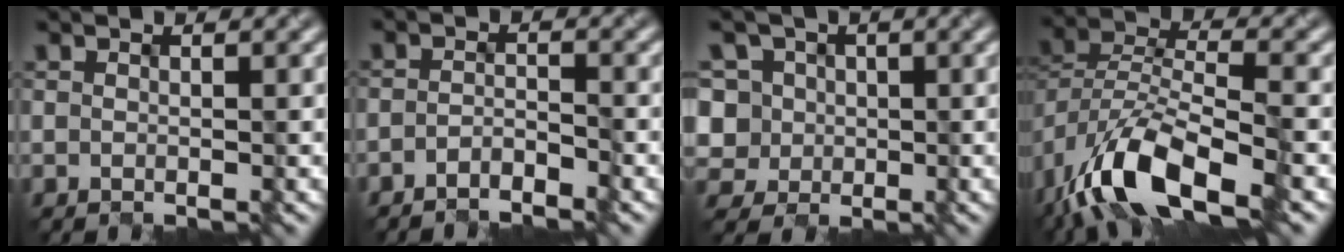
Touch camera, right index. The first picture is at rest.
{"total": 1.8, "force": [-1.7, 0.2, 0.5], "torque": [-0.007, 0.003, -0.032]}
{"total": 6.6, "force": [1.0, 6.0, 2.6], "torque": [-0.048, 0.028, -0.007]}
{"total": 10.3, "force": [-6.3, 4.2, 7.0], "torque": [-0.133, -0.005, -0.120]}